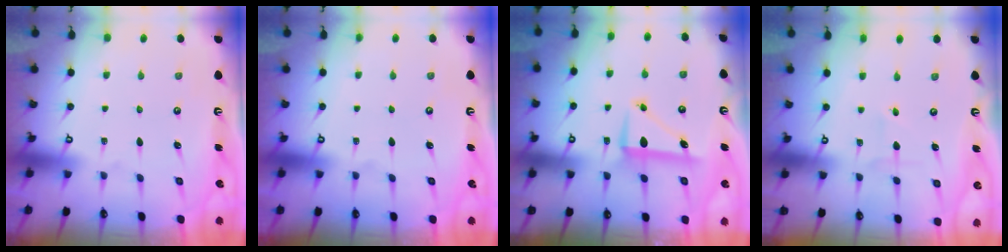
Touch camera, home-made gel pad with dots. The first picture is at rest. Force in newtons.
{"total": 0.0}
{"total": 7.3, "press": 7.3, "slide": 1.0}
{"total": 1.9, "press": 1.9, "slide": 0.2}